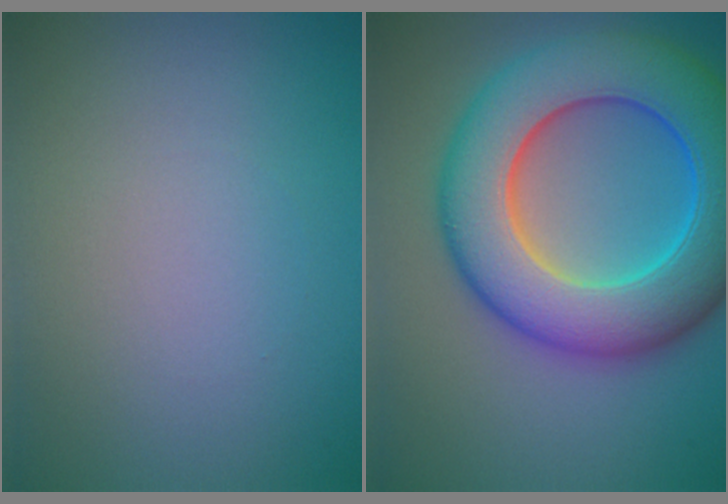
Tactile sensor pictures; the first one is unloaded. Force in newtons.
{"total": 12.0, "press": 12.0, "slide": 0.2}